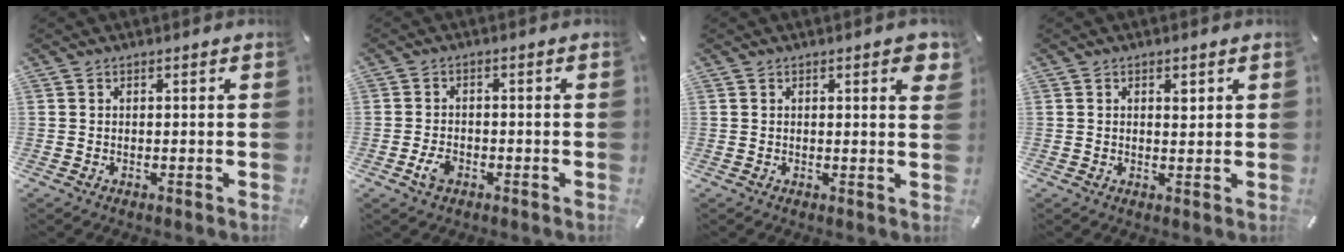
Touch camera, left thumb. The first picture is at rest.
{"total": 3.6, "force": [-1.7, 2.3, 2.2], "torque": [-0.057, 0.001, -0.035]}
{"total": 3.1, "force": [1.3, 0.9, 2.6], "torque": [-0.038, -0.002, 0.019]}
{"total": 2.1, "force": [0.8, 1.2, 1.5], "torque": [-0.009, -0.007, 0.008]}